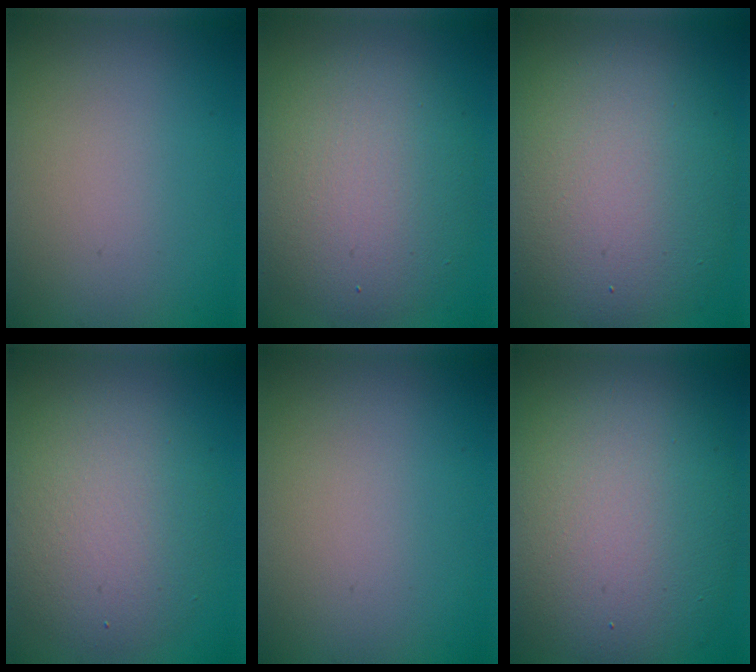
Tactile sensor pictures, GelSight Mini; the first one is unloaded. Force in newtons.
{"total": 7.6, "press": 7.6, "slide": 0.2}
{"total": 10.9, "press": 10.8, "slide": 0.7}
{"total": 5.9, "press": 5.9, "slide": 0.2}
{"total": 0.0}
{"total": 11.1, "press": 11.1, "slide": 0.8}